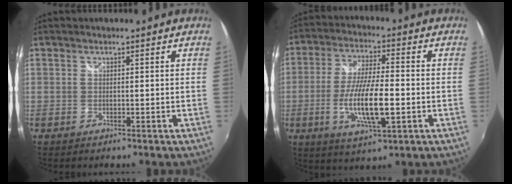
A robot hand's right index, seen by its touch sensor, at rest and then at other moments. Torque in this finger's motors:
{"motor_torque": [0.47, 0.04, 0.40, 0.21]}